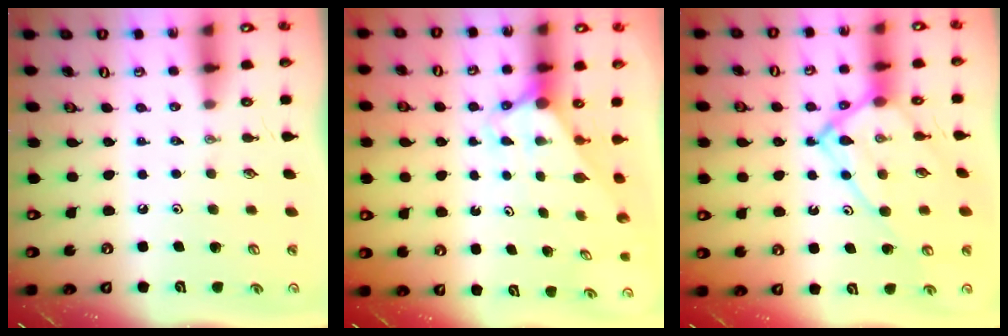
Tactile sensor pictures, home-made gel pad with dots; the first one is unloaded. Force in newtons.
{"total": 2.9, "press": 2.9, "slide": 0.0}
{"total": 13.3, "press": 13.2, "slide": 1.7}